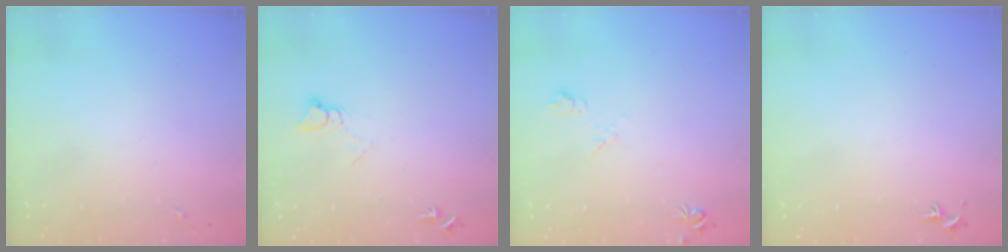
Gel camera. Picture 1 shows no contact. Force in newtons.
{"total": 4.1, "press": 4.1, "slide": 0.3}
{"total": 5.3, "press": 5.2, "slide": 0.9}
{"total": 0.7, "press": 0.6, "slide": 0.5}